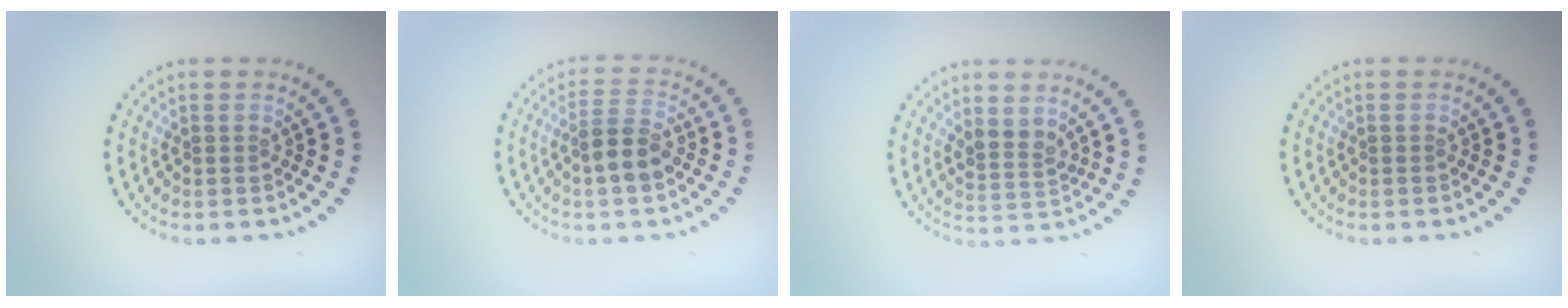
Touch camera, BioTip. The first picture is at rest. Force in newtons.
{"total": 3.4, "press": 3.2, "slide": 1.0}
{"total": 2.1, "press": 1.8, "slide": 1.0}
{"total": 0.0}